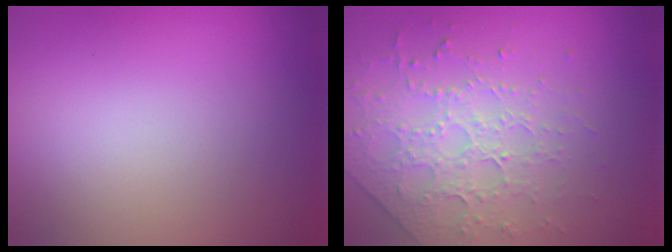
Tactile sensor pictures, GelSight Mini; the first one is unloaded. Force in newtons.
{"total": 4.1, "press": 3.3, "slide": 2.4}